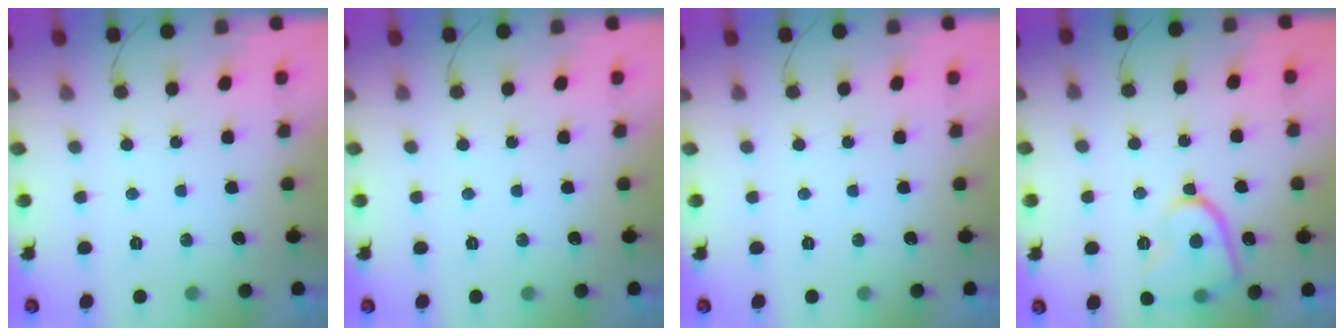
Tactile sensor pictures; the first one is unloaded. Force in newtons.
{"total": 0.0}
{"total": 0.0}
{"total": 12.7, "press": 12.6, "slide": 1.5}